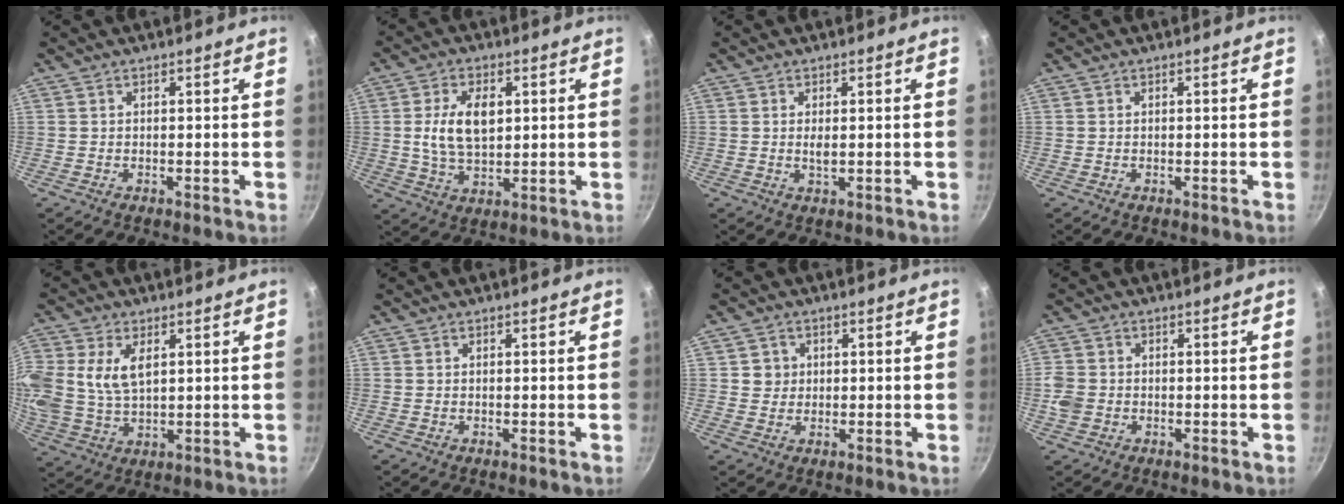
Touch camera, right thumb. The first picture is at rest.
{"total": 9.9, "force": [1.7, 5.9, 7.8], "torque": [-0.130, -0.004, 0.032]}
{"total": 1.5, "force": [0.2, 0.6, 1.4], "torque": [-0.027, -0.002, 0.004]}
{"total": 0.0}
{"total": 11.6, "force": [3.0, 7.3, 8.5], "torque": [-0.182, -0.005, 0.061]}
{"total": 0.0}
{"total": 3.0, "force": [0.6, 2.9, 0.6], "torque": [0.009, 0.006, 0.006]}
{"total": 4.0, "force": [-0.9, 3.4, 2.0], "torque": [-0.038, 0.009, -0.019]}